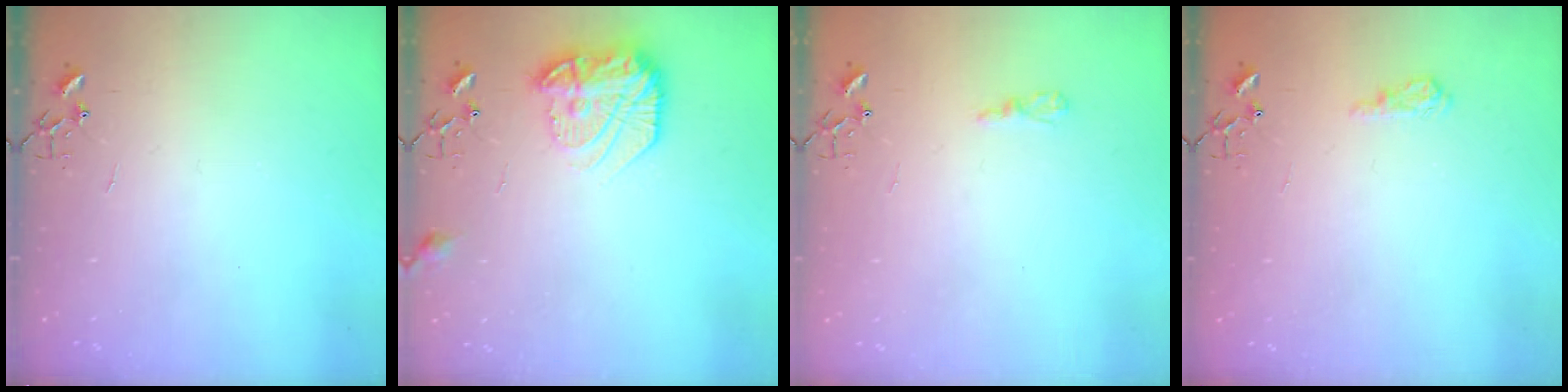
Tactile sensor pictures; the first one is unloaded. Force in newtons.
{"total": 15.3, "press": 15.2, "slide": 1.0}
{"total": 4.8, "press": 4.7, "slide": 0.6}
{"total": 8.1, "press": 8.1, "slide": 1.0}